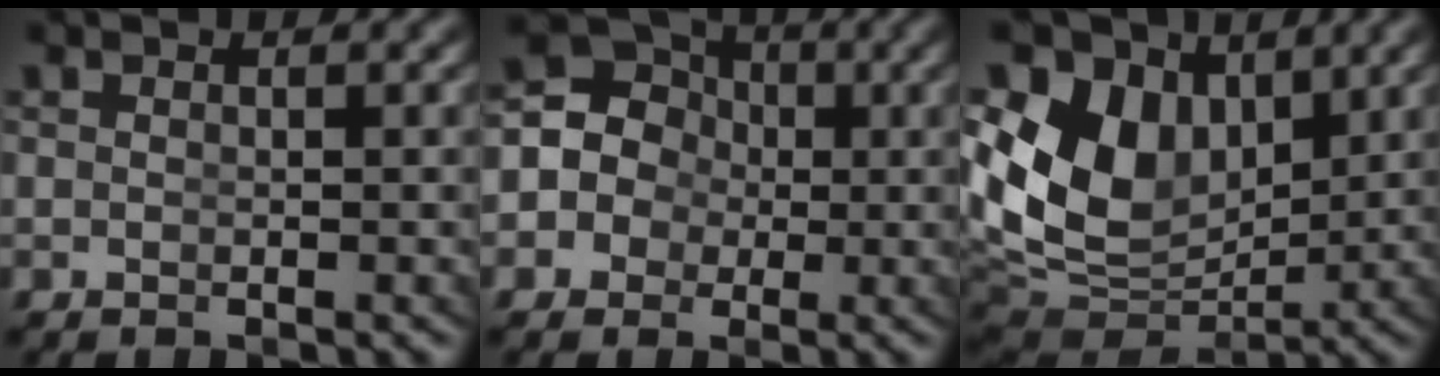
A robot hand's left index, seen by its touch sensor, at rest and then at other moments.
{"total": 13.2, "force": [0.9, 12.2, 5.0], "torque": [-0.121, -0.020, -0.004]}
{"total": 14.7, "force": [1.8, 12.0, 8.3], "torque": [-0.181, -0.039, 0.040]}